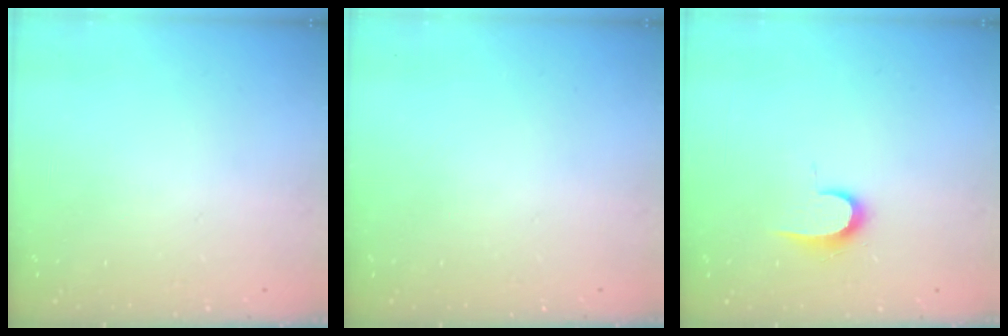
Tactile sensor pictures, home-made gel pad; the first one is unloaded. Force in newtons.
{"total": 0.0}
{"total": 6.6, "press": 6.5, "slide": 0.8}